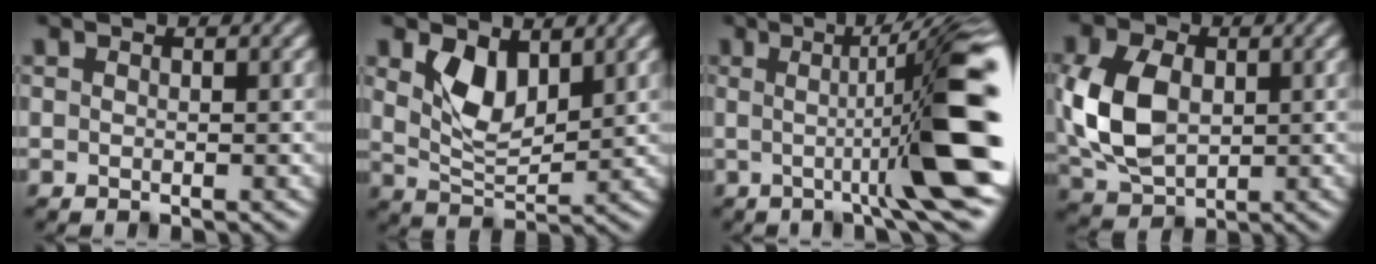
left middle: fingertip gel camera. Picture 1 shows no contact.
{"total": 3.9, "force": [1.8, 2.0, 2.9], "torque": [-0.065, -0.007, 0.036]}
{"total": 10.8, "force": [-0.1, 1.3, 10.7], "torque": [-0.135, 0.001, -0.002]}
{"total": 7.4, "force": [0.2, 5.3, 5.2], "torque": [-0.139, 0.002, 0.004]}